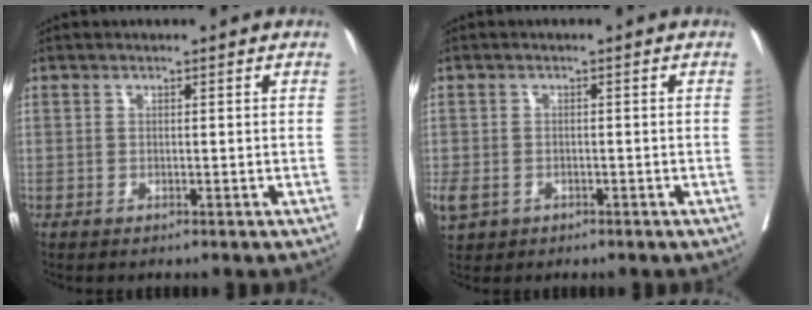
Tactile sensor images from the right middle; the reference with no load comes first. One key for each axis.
{"total": 5.7, "fx": -2.9, "fy": 3.9, "fz": 2.9, "tx": -0.081, "ty": -0.006, "tz": -0.042}